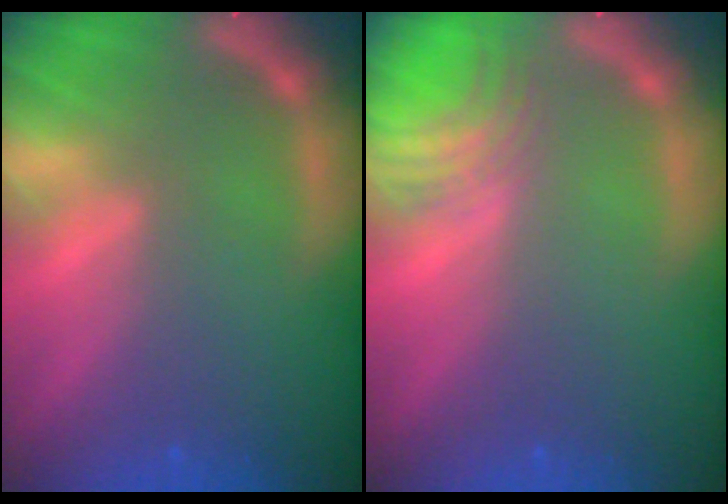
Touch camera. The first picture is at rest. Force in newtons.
{"total": 3.9}